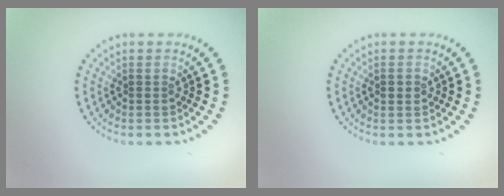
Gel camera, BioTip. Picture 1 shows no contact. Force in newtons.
{"total": 1.5, "press": 1.5, "slide": 0.1}